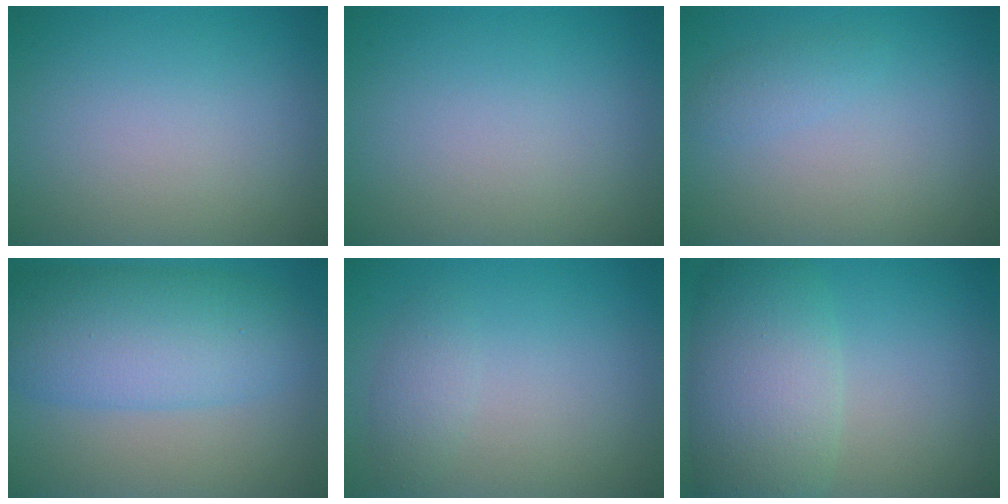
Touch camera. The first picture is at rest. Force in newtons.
{"total": 0.0}
{"total": 1.1, "press": 1.1, "slide": 0.0}
{"total": 7.8, "press": 7.8, "slide": 0.1}
{"total": 1.4, "press": 1.4, "slide": 0.1}
{"total": 7.7, "press": 7.7, "slide": 0.2}